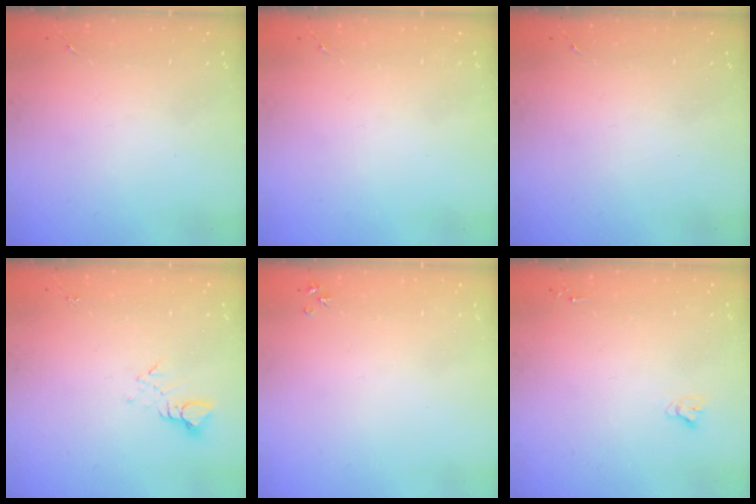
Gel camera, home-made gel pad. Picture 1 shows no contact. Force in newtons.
{"total": 0.0}
{"total": 0.0}
{"total": 3.8, "press": 3.8, "slide": 0.4}
{"total": 3.2, "press": 3.2, "slide": 0.4}
{"total": 2.7, "press": 2.7, "slide": 0.2}